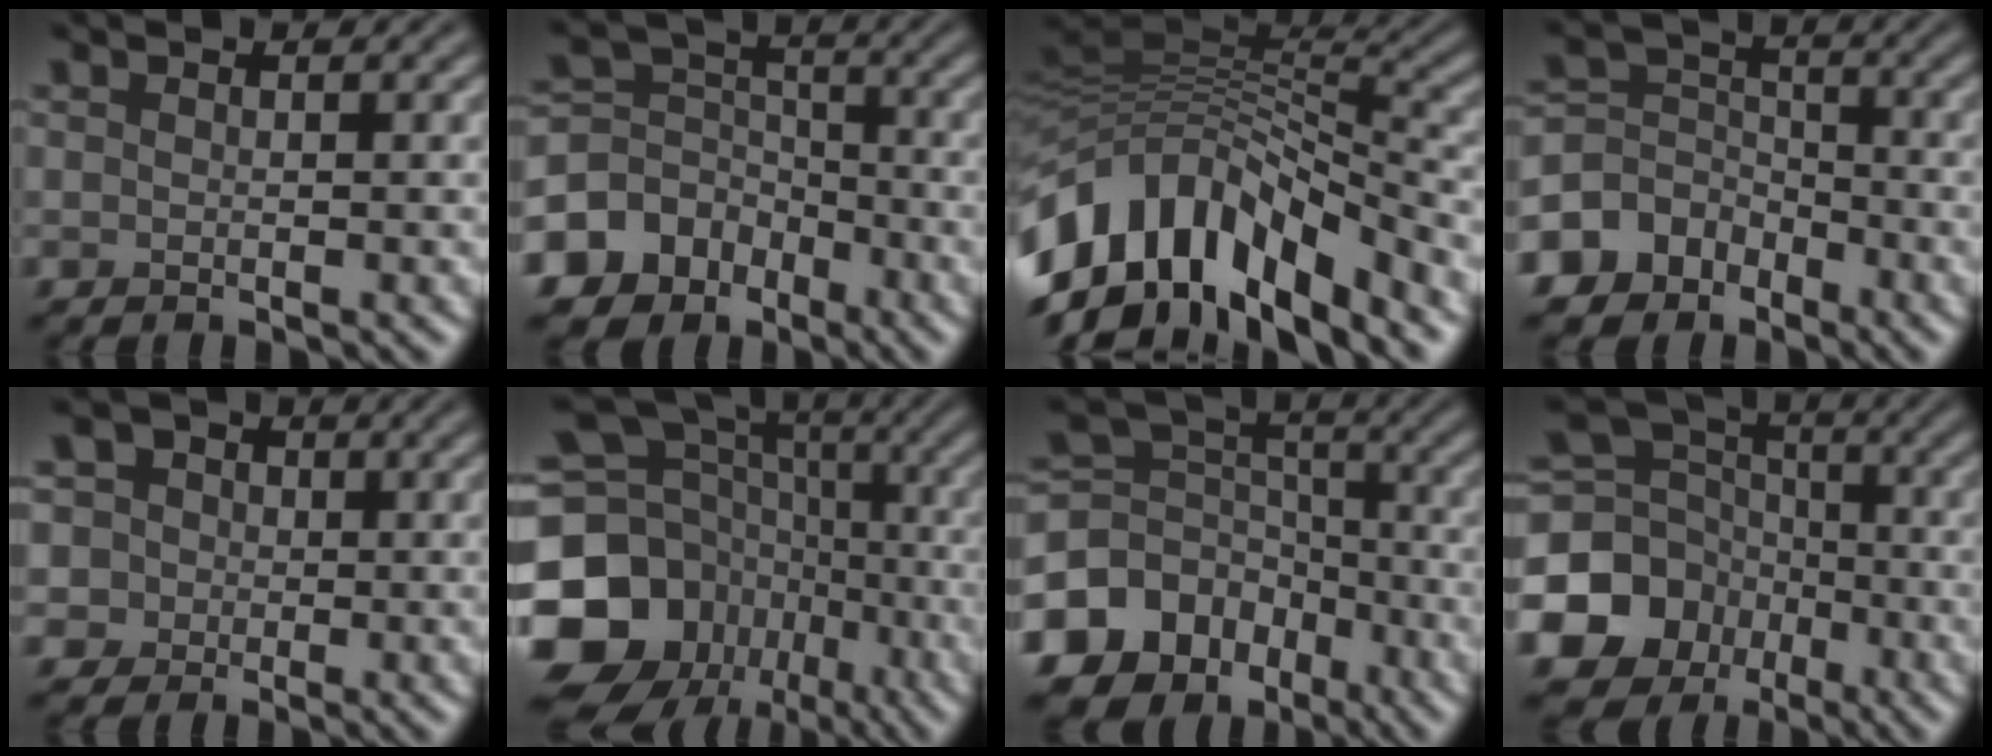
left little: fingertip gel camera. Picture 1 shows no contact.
{"total": 10.0, "force": [-5.8, 7.9, 2.1], "torque": [-0.053, -0.006, -0.116]}
{"total": 12.7, "force": [-5.3, 7.3, 9.0], "torque": [-0.178, 0.025, -0.112]}
{"total": 7.3, "force": [-4.6, 5.6, 1.1], "torque": [-0.018, 0.003, -0.102]}
{"total": 7.9, "force": [2.6, 6.9, 3.0], "torque": [-0.050, 0.041, 0.005]}
{"total": 19.6, "force": [-5.9, 16.6, 8.6], "torque": [-0.186, -0.013, -0.109]}
{"total": 13.5, "force": [-7.8, 10.2, 4.1], "torque": [-0.107, -0.024, -0.128]}
{"total": 12.9, "force": [-5.3, 11.2, 3.8], "torque": [-0.116, -0.031, -0.112]}